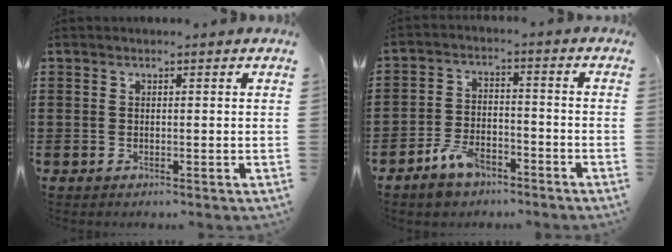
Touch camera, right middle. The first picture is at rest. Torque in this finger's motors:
{"motor_torque": [0.05, 0.25, 0.04, 0.04]}